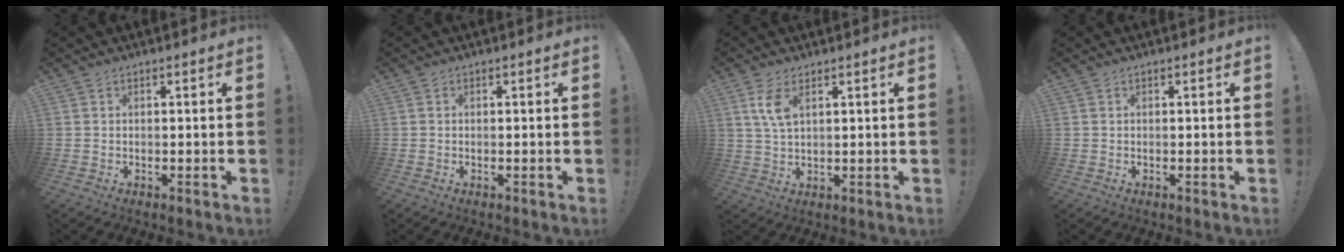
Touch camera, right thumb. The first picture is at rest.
{"total": 0.0}
{"total": 6.3, "force": [2.7, 2.8, 5.0], "torque": [-0.094, -0.008, 0.046]}
{"total": 0.0}